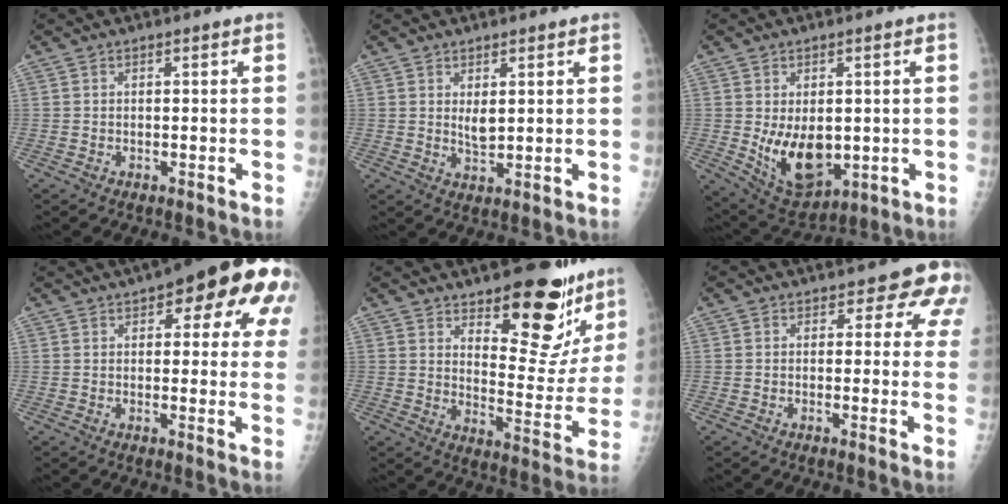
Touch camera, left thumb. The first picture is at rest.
{"total": 3.0, "force": [1.1, 1.4, 2.5], "torque": [-0.038, -0.015, 0.023]}
{"total": 11.3, "force": [-0.9, 7.1, 8.7], "torque": [-0.114, -0.019, 0.012]}
{"total": 19.9, "force": [8.9, 7.5, 16.2], "torque": [-0.175, 0.004, 0.103]}
{"total": 19.6, "force": [13.9, 7.6, 11.6], "torque": [-0.099, -0.111, 0.195]}
{"total": 7.2, "force": [4.5, 4.0, 4.0], "torque": [-0.006, -0.019, 0.033]}